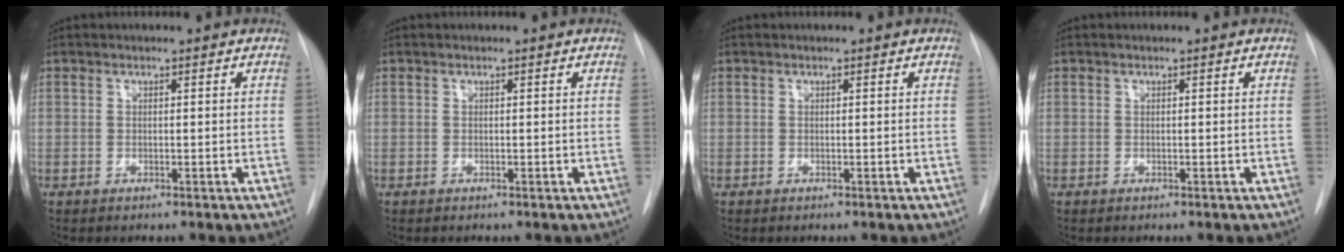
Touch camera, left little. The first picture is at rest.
{"total": 0.0}
{"total": 0.0}
{"total": 0.0}